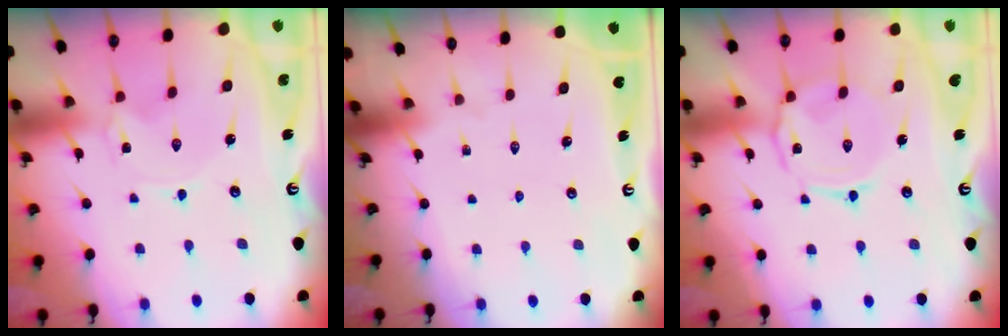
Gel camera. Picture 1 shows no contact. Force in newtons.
{"total": 0.0}
{"total": 6.6, "press": 6.6, "slide": 0.7}